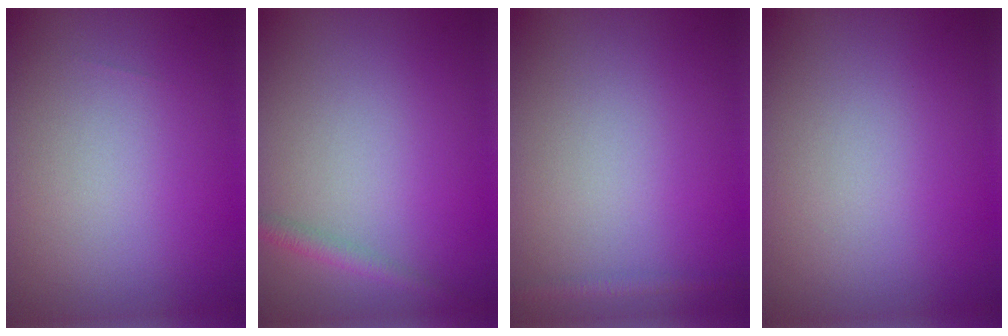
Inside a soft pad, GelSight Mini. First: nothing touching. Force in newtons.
{"total": 1.3, "press": 1.3, "slide": 0.1}
{"total": 1.0, "press": 1.0, "slide": 0.1}
{"total": 0.0}